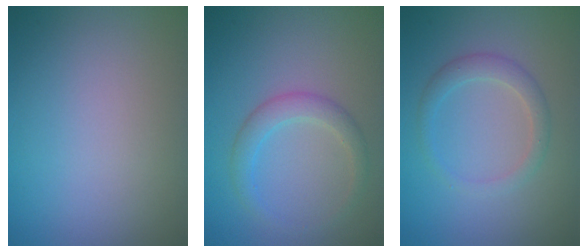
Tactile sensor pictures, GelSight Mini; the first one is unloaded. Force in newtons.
{"total": 2.5, "press": 2.5, "slide": 0.1}
{"total": 2.0, "press": 2.0, "slide": 0.1}